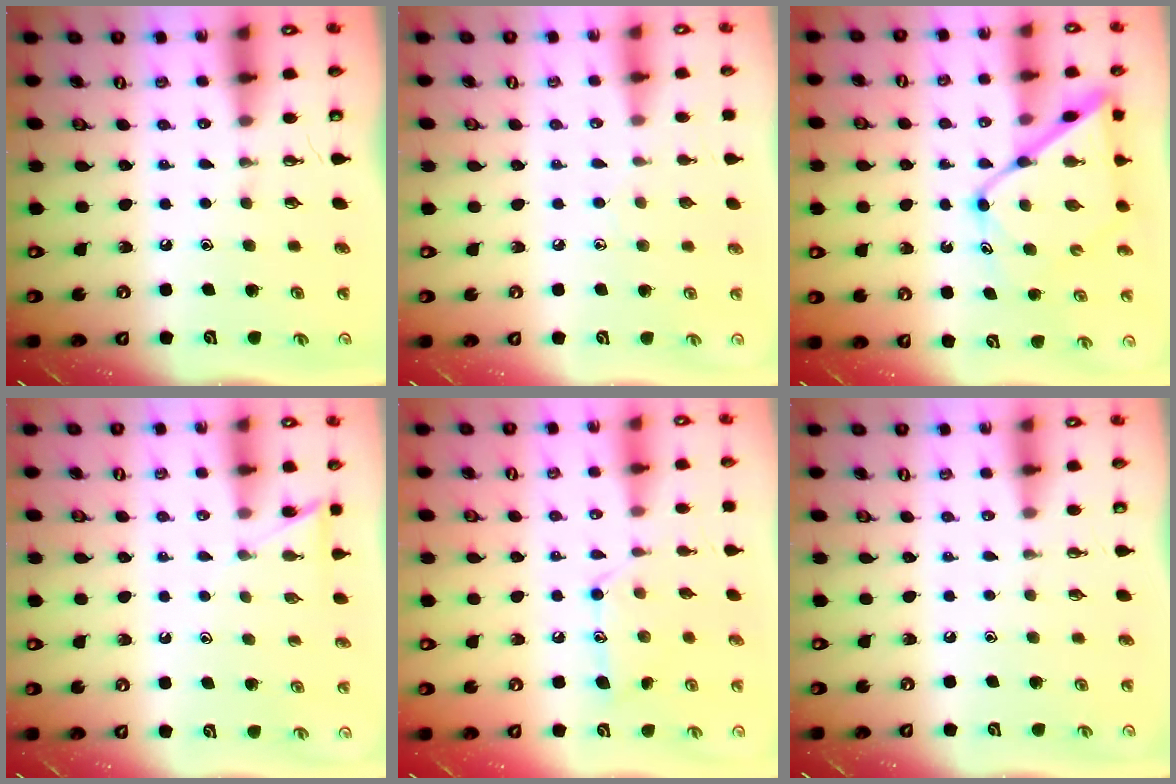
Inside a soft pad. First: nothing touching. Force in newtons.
{"total": 4.7, "press": 4.7, "slide": 0.5}
{"total": 14.7, "press": 14.6, "slide": 1.4}
{"total": 4.5, "press": 4.5, "slide": 0.6}
{"total": 11.7, "press": 11.7, "slide": 0.1}
{"total": 0.0}